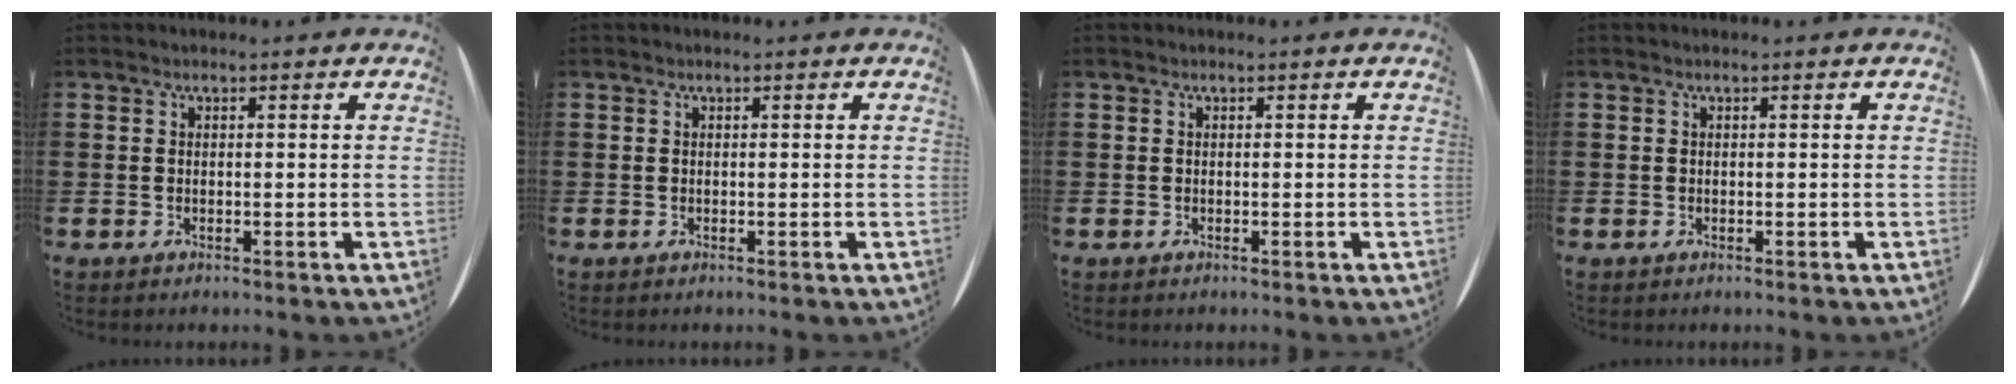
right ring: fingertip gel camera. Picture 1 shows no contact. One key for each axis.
{"total": 0.0}
{"total": 0.0}
{"total": 0.0}